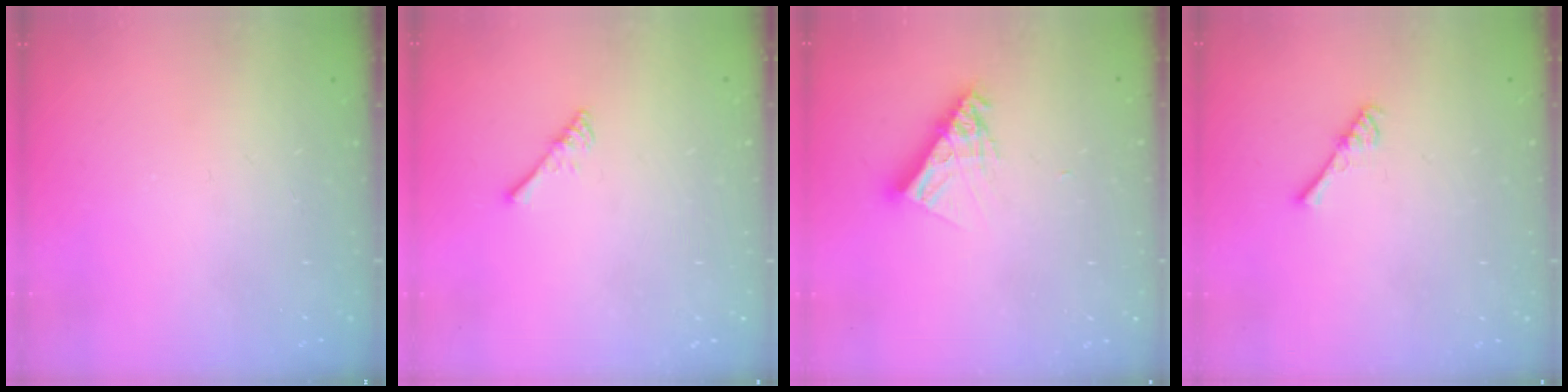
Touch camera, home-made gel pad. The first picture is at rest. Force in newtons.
{"total": 2.5, "press": 2.5, "slide": 0.4}
{"total": 10.2, "press": 10.2, "slide": 0.9}
{"total": 2.6, "press": 2.6, "slide": 0.5}